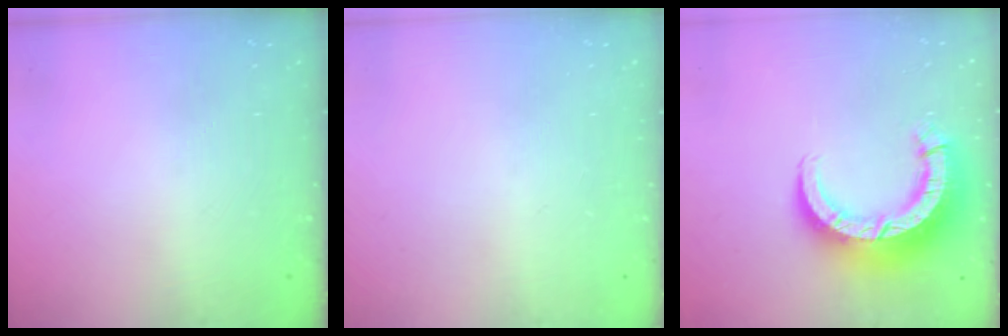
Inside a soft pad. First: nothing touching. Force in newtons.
{"total": 0.0}
{"total": 12.5, "press": 12.4, "slide": 1.3}